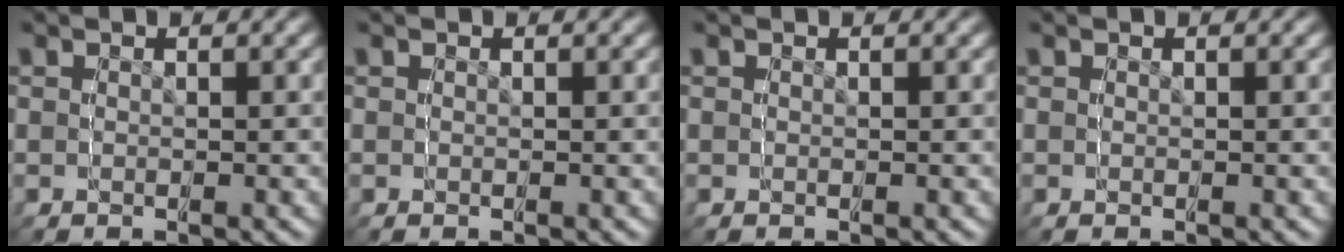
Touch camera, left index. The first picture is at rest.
{"total": 0.0}
{"total": 0.0}
{"total": 0.0}